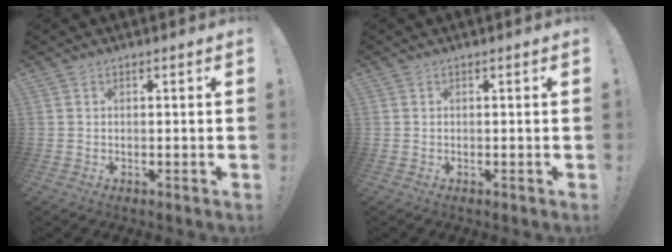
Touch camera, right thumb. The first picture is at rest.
{"total": 0.0}